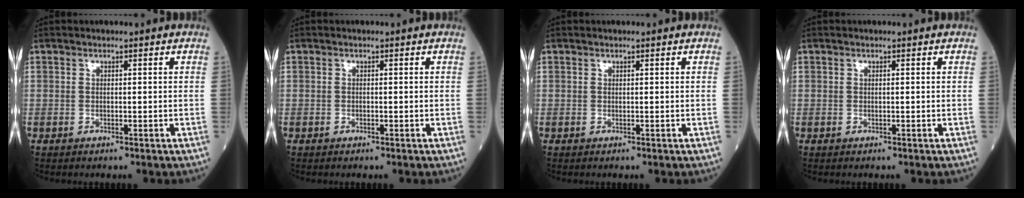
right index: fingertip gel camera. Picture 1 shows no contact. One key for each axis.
{"total": 0.0}
{"total": 0.0}
{"total": 0.0}